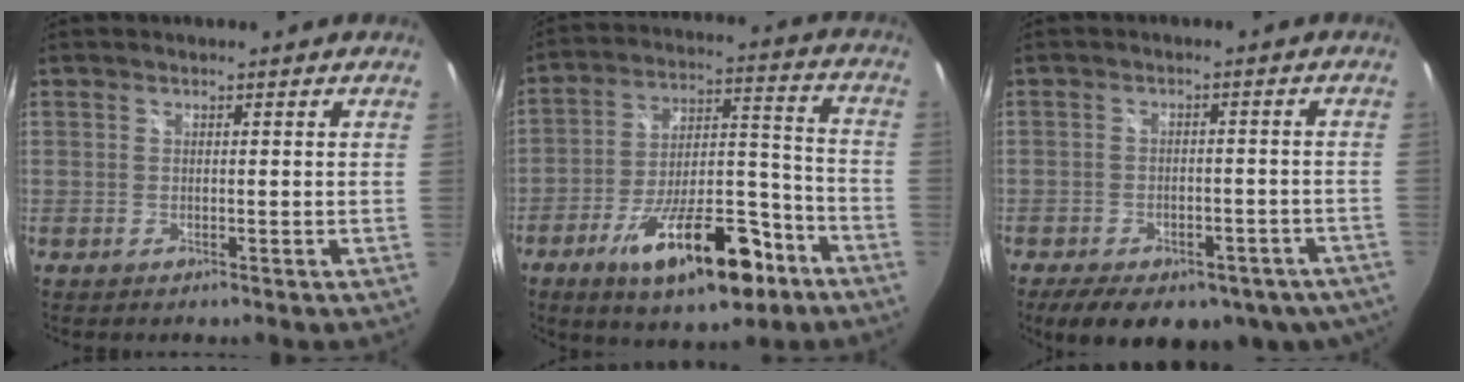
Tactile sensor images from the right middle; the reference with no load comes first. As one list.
[{"total": 19.7, "force": [-11.4, 7.4, 14.3], "torque": [-0.240, 0.003, -0.172]}, {"total": 19.1, "force": [-13.5, 9.3, 9.8], "torque": [-0.178, -0.014, -0.156]}]